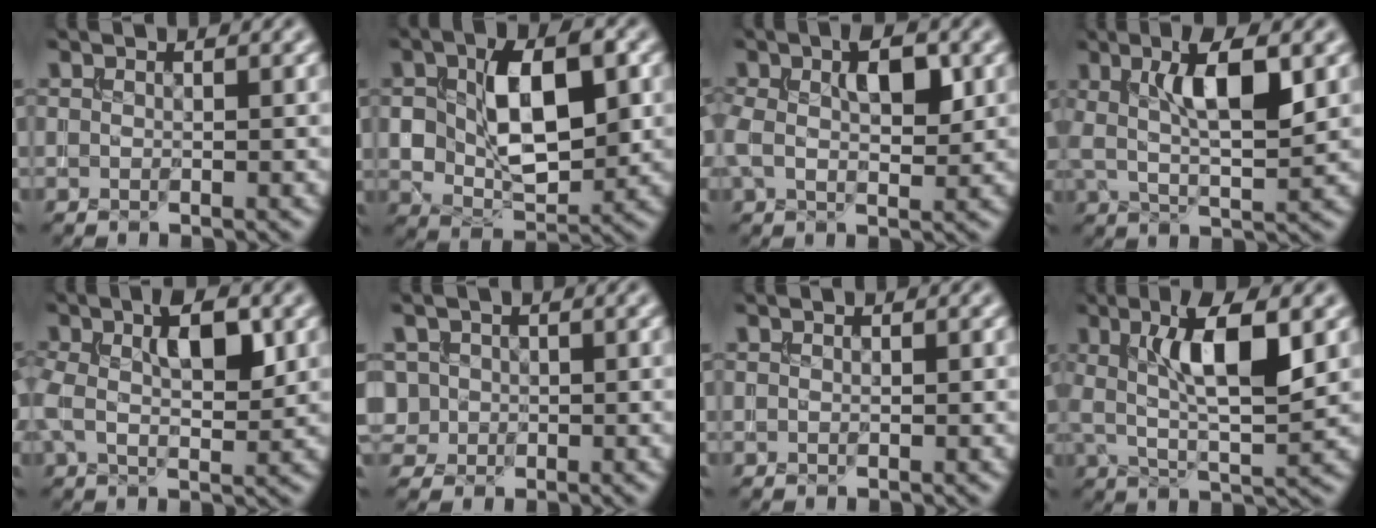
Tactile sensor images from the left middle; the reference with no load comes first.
{"total": 8.9, "force": [1.1, 5.2, 7.2], "torque": [-0.133, -0.003, 0.022]}
{"total": 5.6, "force": [1.2, 2.7, 4.7], "torque": [-0.091, 0.010, 0.019]}
{"total": 6.5, "force": [1.8, 1.7, 6.0], "torque": [-0.106, 0.005, 0.031]}
{"total": 6.3, "force": [1.5, 2.8, 5.5], "torque": [-0.105, 0.011, 0.024]}
{"total": 2.6, "force": [0.2, 2.5, 0.6], "torque": [-0.011, 0.013, 0.010]}
{"total": 0.0}
{"total": 7.6, "force": [2.0, 2.0, 7.1], "torque": [-0.126, 0.004, 0.033]}